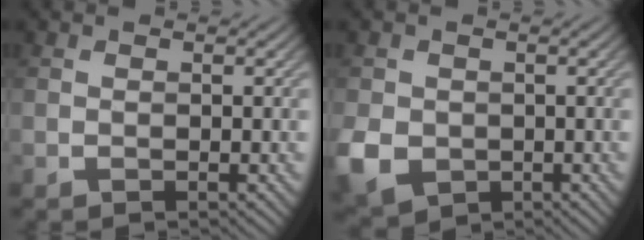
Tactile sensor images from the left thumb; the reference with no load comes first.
{"total": 5.9, "force": [-1.3, 4.9, 2.9], "torque": [-0.087, -0.022, -0.031]}